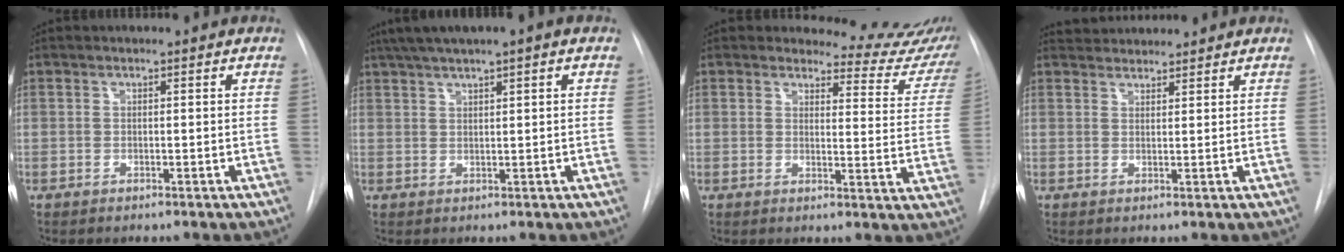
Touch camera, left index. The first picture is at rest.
{"total": 6.8, "force": [4.5, 0.2, 5.1], "torque": [-0.089, 0.034, 0.074]}
{"total": 12.3, "force": [12.1, 2.4, 0.7], "torque": [0.025, -0.081, 0.107]}
{"total": 3.9, "force": [3.9, 0.6, 0.1], "torque": [-0.006, 0.032, 0.067]}